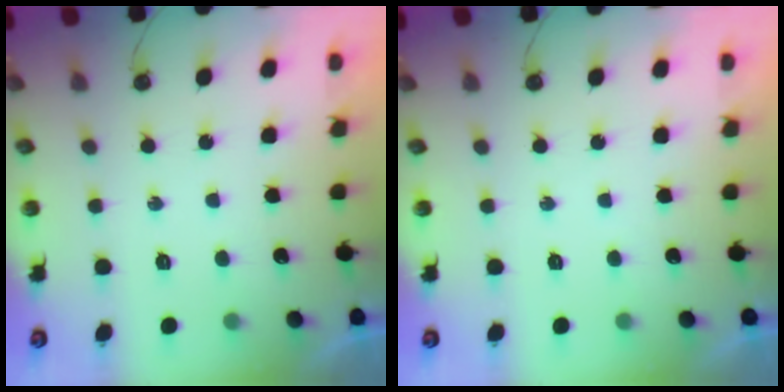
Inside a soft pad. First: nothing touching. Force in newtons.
{"total": 0.0}